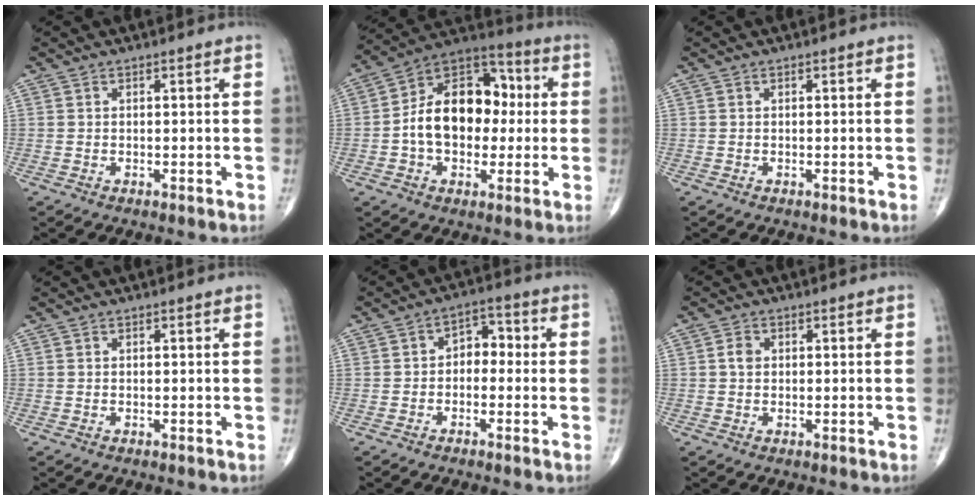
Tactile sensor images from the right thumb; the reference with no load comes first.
{"total": 17.5, "force": [0.0, 11.8, 12.9], "torque": [-0.169, 0.038, -0.008]}
{"total": 0.0}
{"total": 0.0}
{"total": 5.1, "force": [-0.5, 3.6, 3.5], "torque": [-0.025, 0.025, -0.023]}
{"total": 2.0, "force": [0.3, 1.6, 1.2], "torque": [-0.018, 0.004, 0.002]}